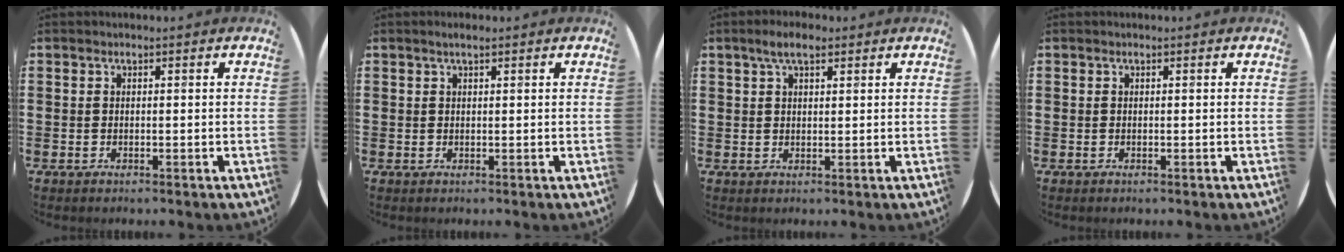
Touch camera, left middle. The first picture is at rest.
{"total": 1.1, "force": [0.7, 0.2, 0.8], "torque": [-0.007, 0.000, 0.010]}
{"total": 3.8, "force": [2.6, 1.5, 2.3], "torque": [-0.042, 0.005, 0.044]}
{"total": 0.0}